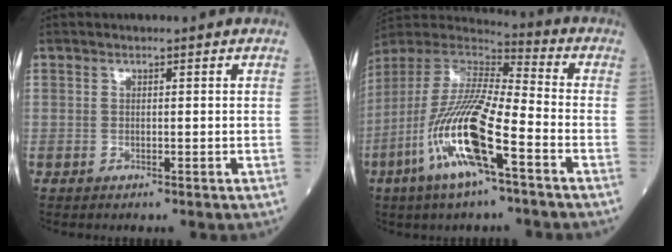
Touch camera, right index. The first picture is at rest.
{"total": 17.1, "force": [-7.1, 2.3, 15.4], "torque": [-0.322, -0.021, -0.138]}